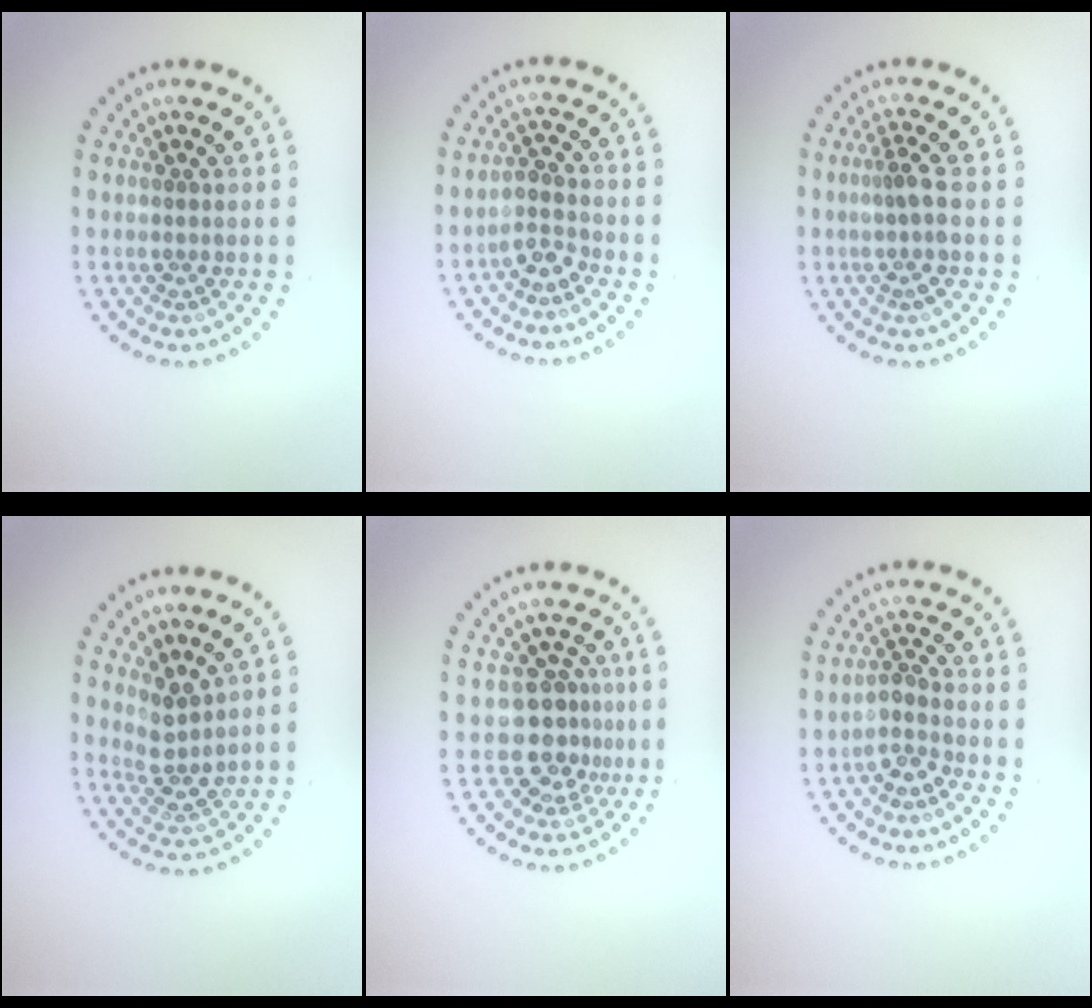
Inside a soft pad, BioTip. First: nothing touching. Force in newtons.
{"total": 2.1, "press": 1.6, "slide": 1.3}
{"total": 2.0, "press": 1.4, "slide": 1.4}
{"total": 2.6, "press": 1.9, "slide": 1.7}
{"total": 3.3, "press": 2.4, "slide": 2.2}
{"total": 2.0, "press": 1.4, "slide": 1.4}